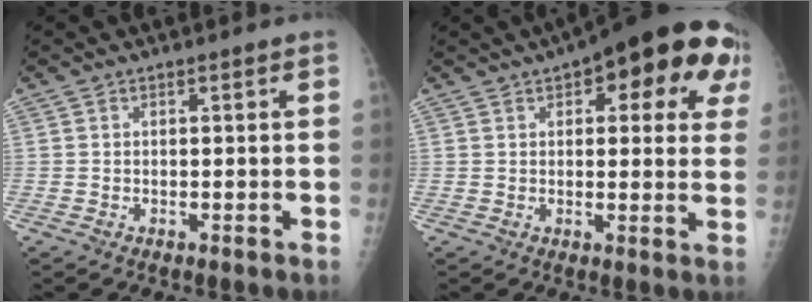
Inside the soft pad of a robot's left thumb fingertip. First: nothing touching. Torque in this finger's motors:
{"motor_torque": [0.22, 0.61, 0.12, -0.25, 0.19]}